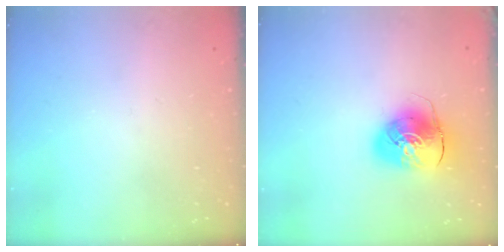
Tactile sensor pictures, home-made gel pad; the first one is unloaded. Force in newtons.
{"total": 10.8, "press": 10.6, "slide": 1.8}